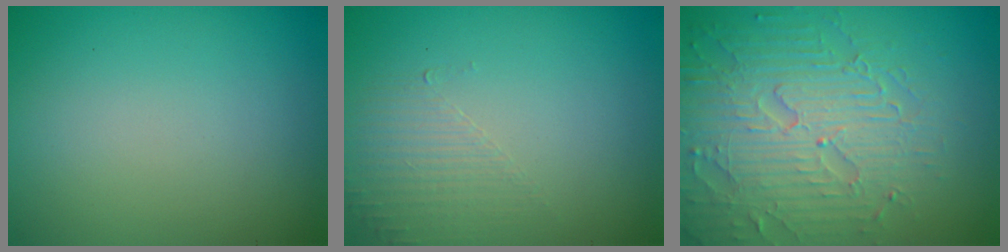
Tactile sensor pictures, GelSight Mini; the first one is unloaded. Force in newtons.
{"total": 1.6, "press": 0.4, "slide": 1.5}
{"total": 6.7, "press": 5.5, "slide": 3.8}